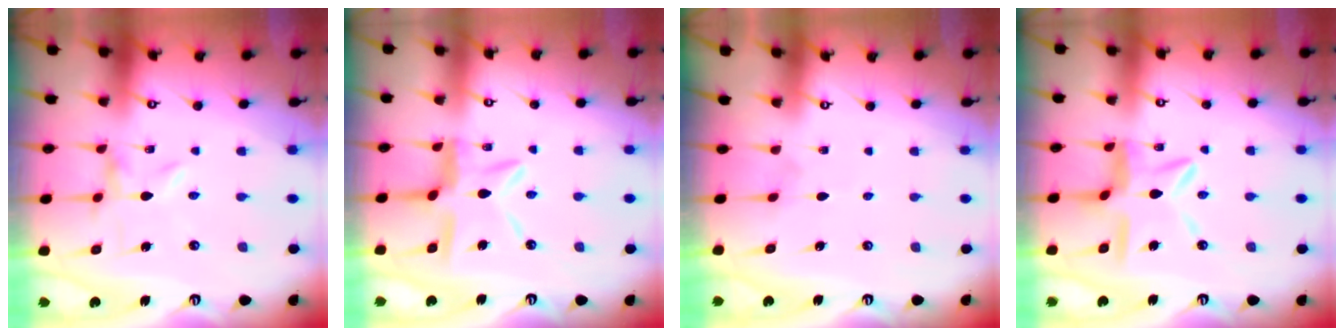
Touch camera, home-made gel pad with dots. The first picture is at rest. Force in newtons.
{"total": 11.5, "press": 11.5, "slide": 1.2}
{"total": 2.0, "press": 2.0, "slide": 0.2}
{"total": 9.9, "press": 9.8, "slide": 0.8}